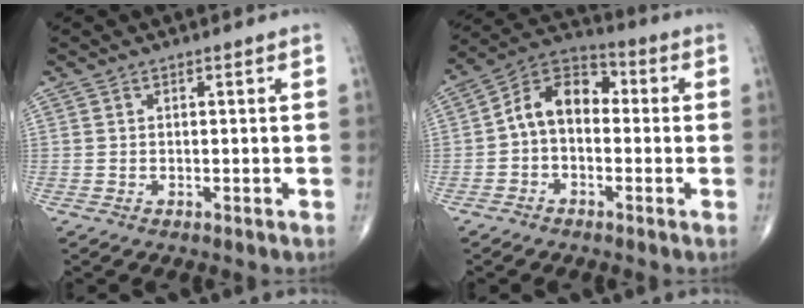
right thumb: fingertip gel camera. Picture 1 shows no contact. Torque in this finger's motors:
{"motor_torque": [-0.28, 0.52, 0.86, 0.00, 0.18]}